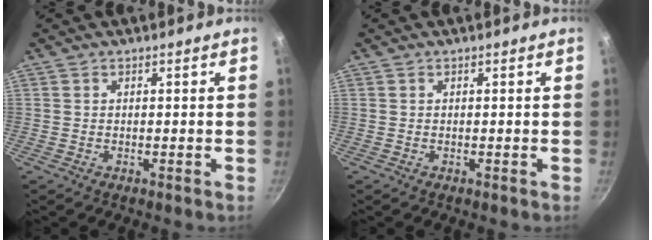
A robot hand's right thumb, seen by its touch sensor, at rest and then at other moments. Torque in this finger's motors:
{"motor_torque": [-0.22, -0.26, 0.25, 0.08, 0.00]}